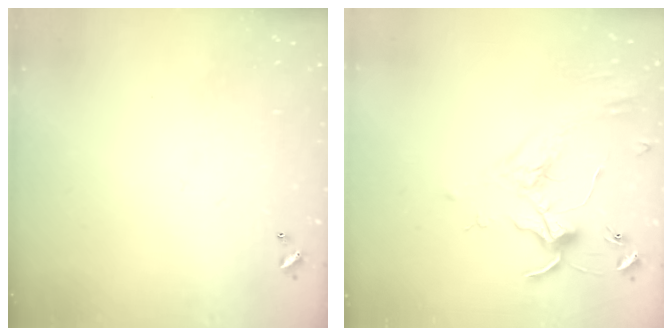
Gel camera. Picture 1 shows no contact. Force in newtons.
{"total": 1.7, "press": 1.7, "slide": 0.4}